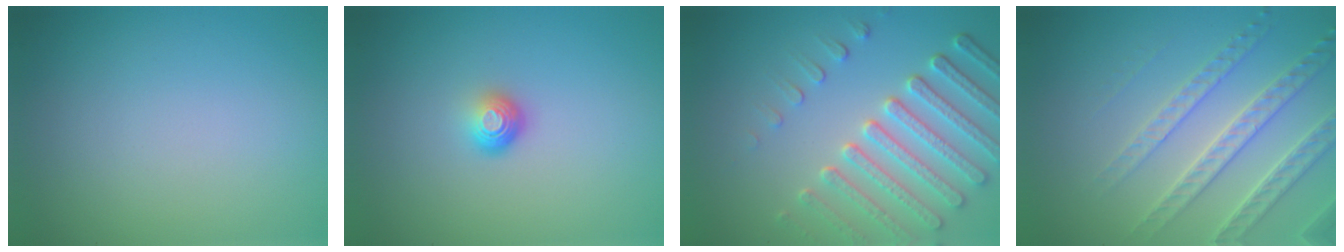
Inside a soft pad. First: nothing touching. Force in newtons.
{"total": 1.7, "press": 1.1, "slide": 1.3}
{"total": 6.2, "press": 5.1, "slide": 3.5}
{"total": 4.0, "press": 4.0, "slide": 0.6}